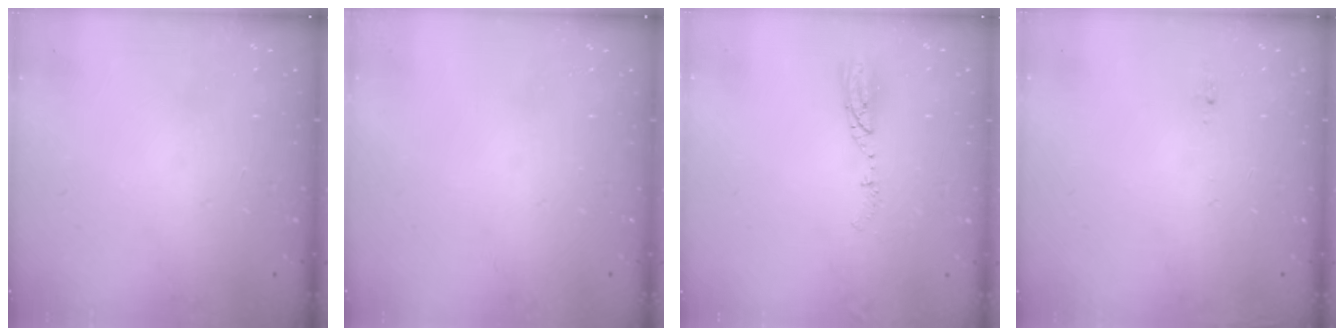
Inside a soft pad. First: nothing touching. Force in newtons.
{"total": 0.0}
{"total": 4.5, "press": 4.3, "slide": 1.0}
{"total": 5.6, "press": 5.3, "slide": 1.8}